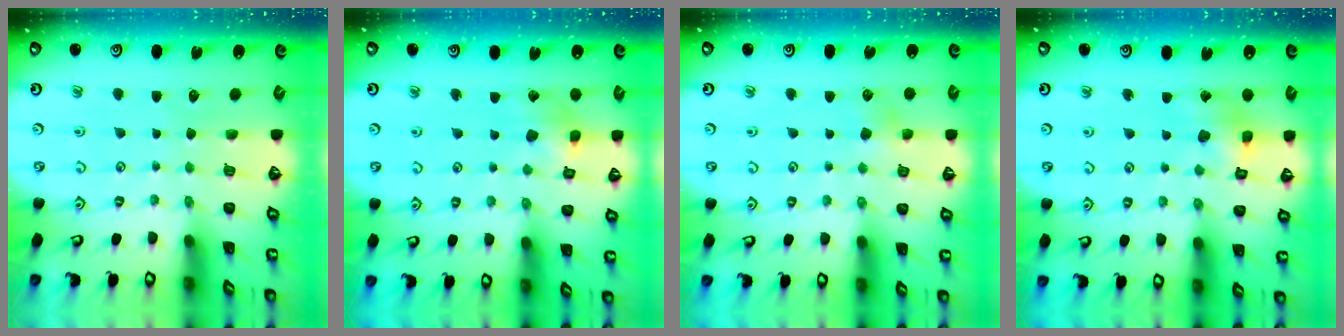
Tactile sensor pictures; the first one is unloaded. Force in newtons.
{"total": 7.8, "press": 7.7, "slide": 1.0}
{"total": 4.2, "press": 4.2, "slide": 0.3}
{"total": 8.7, "press": 8.7, "slide": 0.9}